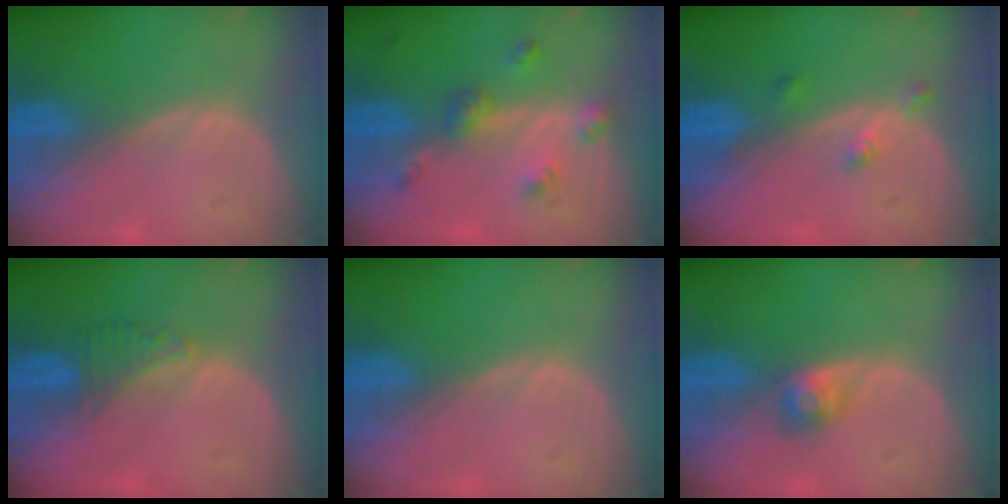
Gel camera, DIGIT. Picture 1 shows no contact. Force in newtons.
{"total": 4.9, "press": 4.4, "slide": 2.2}
{"total": 2.4, "press": 2.0, "slide": 1.3}
{"total": 2.7, "press": 2.6, "slide": 0.7}
{"total": 0.0}
{"total": 2.9, "press": 2.6, "slide": 1.1}